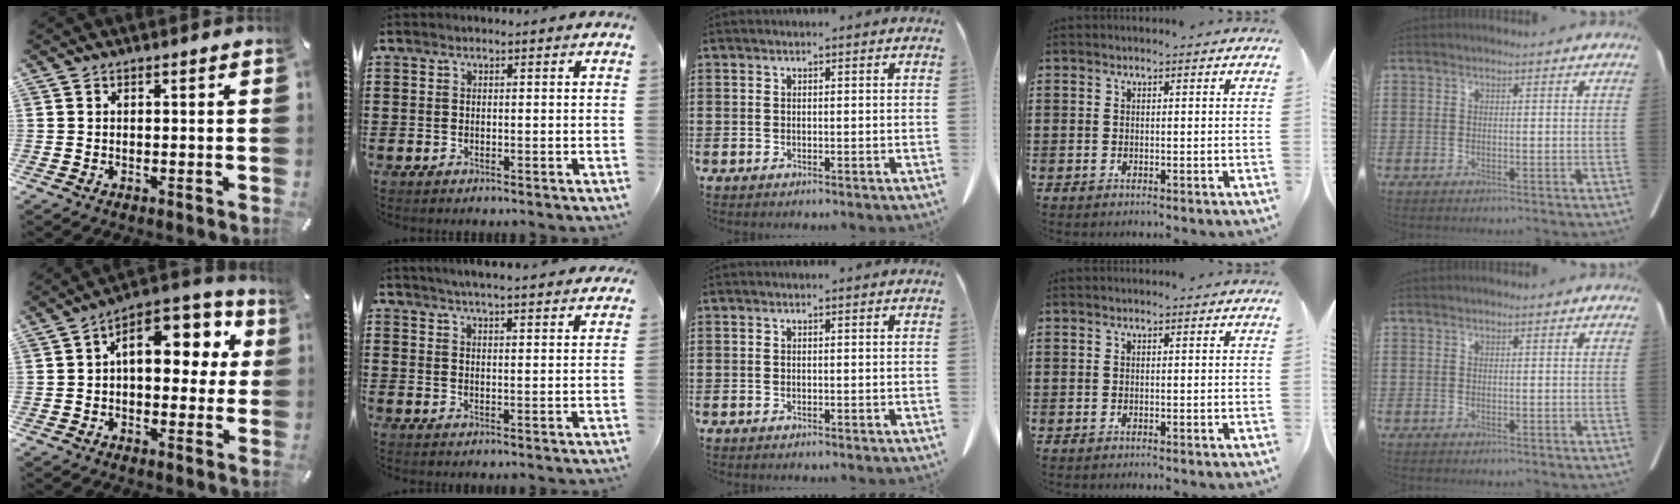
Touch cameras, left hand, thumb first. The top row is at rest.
{"thumb": {"total": 13.4, "force": [4.6, 7.9, 9.8], "torque": [-0.131, -0.030, 0.079]}, "index": {"total": 3.8, "force": [3.7, -0.4, 0.8], "torque": [-0.029, -0.018, 0.064]}}